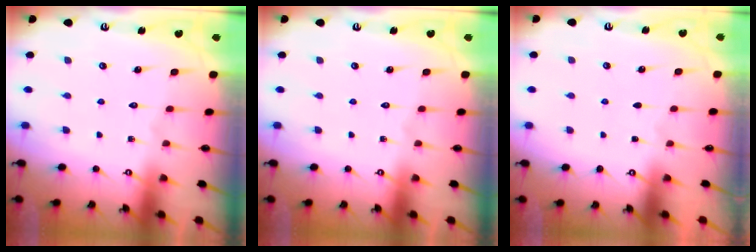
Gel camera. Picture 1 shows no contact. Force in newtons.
{"total": 0.0}
{"total": 0.9, "press": 0.9, "slide": 0.1}